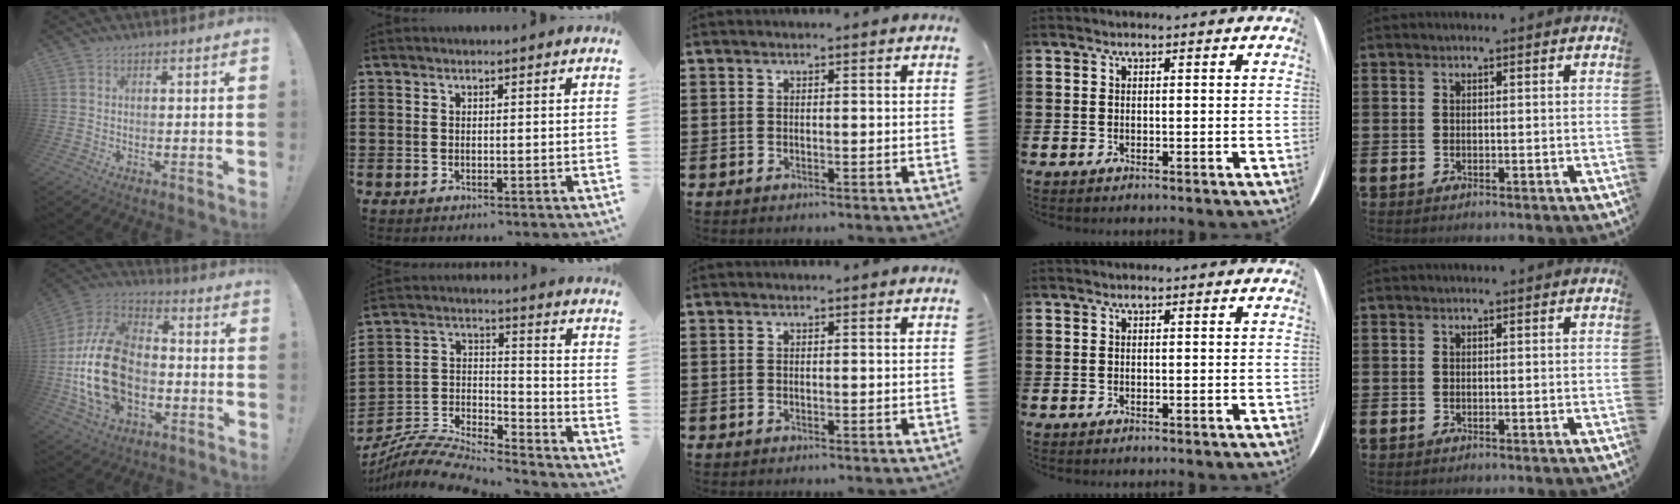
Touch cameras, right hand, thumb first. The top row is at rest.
{"thumb": {"total": 23.1, "force": [-3.5, 15.7, 16.6], "torque": [-0.310, 0.040, -0.042]}, "index": {"total": 8.5, "force": [-8.2, 1.2, 1.9], "torque": [-0.042, 0.003, -0.164]}}